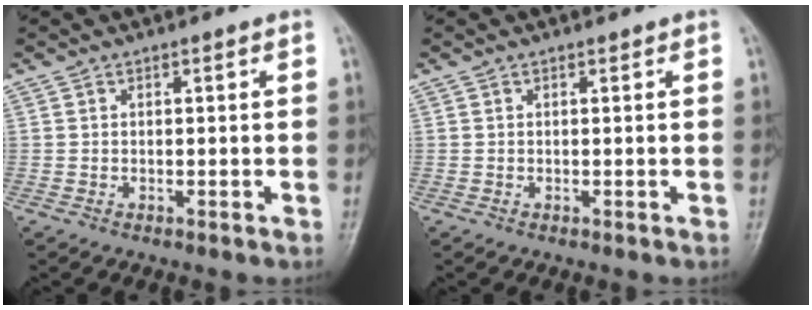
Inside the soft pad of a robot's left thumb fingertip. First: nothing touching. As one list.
[{"total": 0.0}]